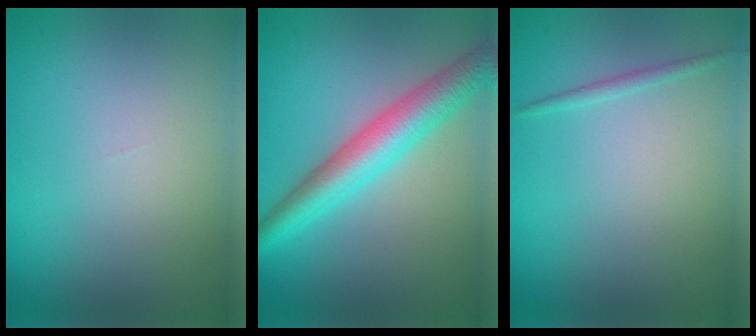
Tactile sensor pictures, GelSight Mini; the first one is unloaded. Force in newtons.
{"total": 5.5, "press": 5.5, "slide": 0.1}
{"total": 0.8, "press": 0.8, "slide": 0.1}